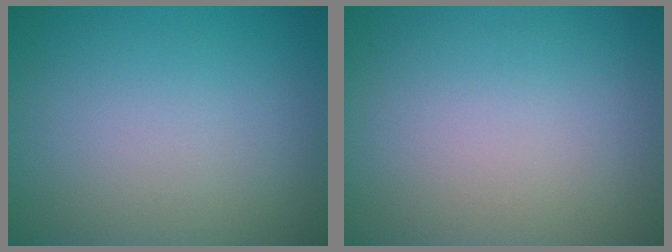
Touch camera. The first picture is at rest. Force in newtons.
{"total": 0.0}